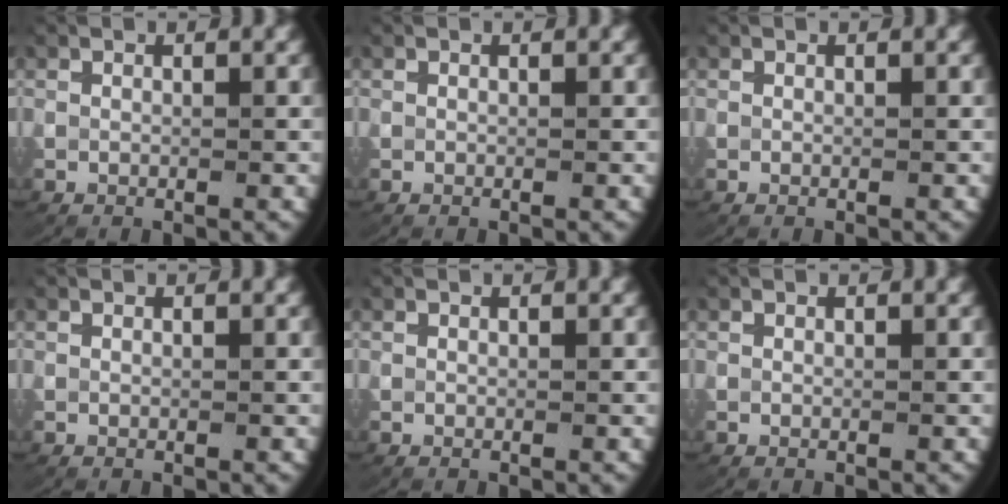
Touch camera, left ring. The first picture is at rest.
{"total": 0.0}
{"total": 0.0}
{"total": 0.0}
{"total": 0.0}
{"total": 0.0}